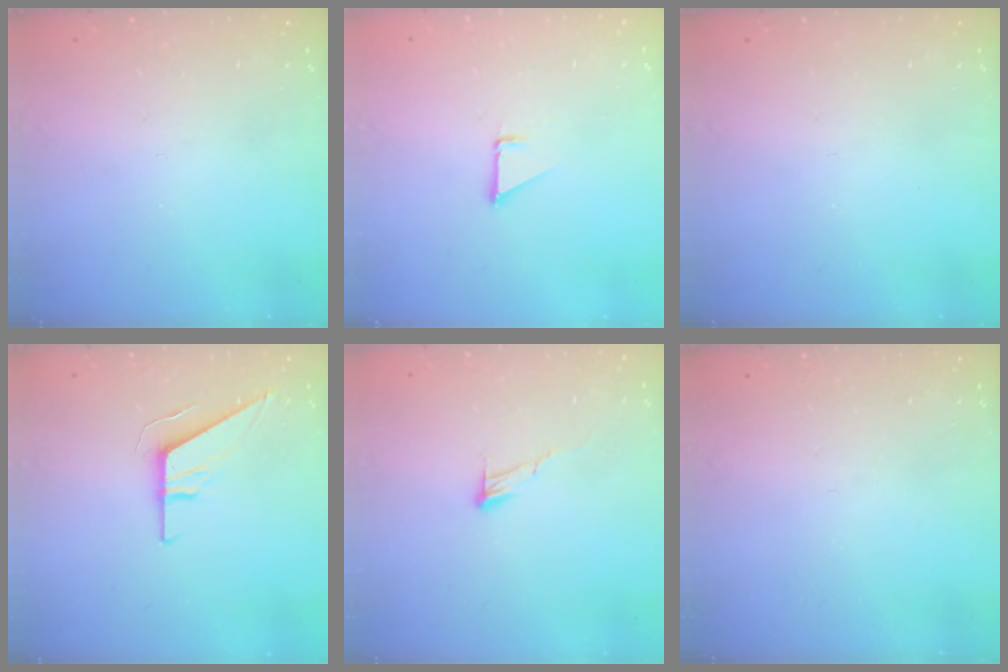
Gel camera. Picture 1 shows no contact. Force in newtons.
{"total": 1.3, "press": 1.3, "slide": 0.1}
{"total": 0.0}
{"total": 9.2, "press": 9.1, "slide": 0.9}
{"total": 6.5, "press": 6.5, "slide": 0.4}
{"total": 0.0}